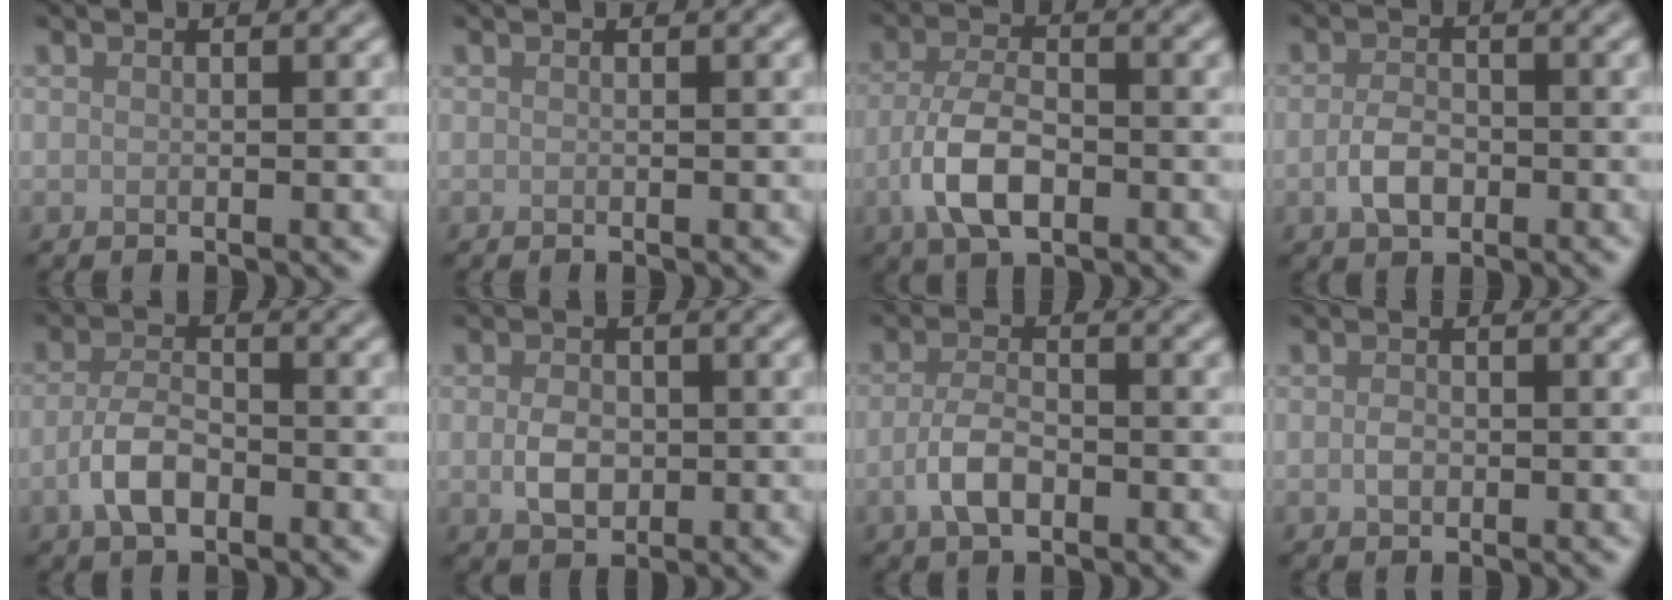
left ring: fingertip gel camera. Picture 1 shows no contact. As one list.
[{"total": 0.0}, {"total": 5.3, "force": [-2.0, 2.6, 4.1], "torque": [-0.084, 0.002, -0.044]}, {"total": 2.9, "force": [-0.8, 1.8, 2.1], "torque": [-0.041, 0.001, -0.019]}, {"total": 3.7, "force": [-1.7, 1.8, 2.7], "torque": [-0.055, 0.003, -0.039]}, {"total": 2.8, "force": [-0.3, 2.0, 1.9], "torque": [-0.038, -0.002, -0.008]}, {"total": 3.2, "force": [-1.3, 1.6, 2.5], "torque": [-0.051, 0.002, -0.031]}, {"total": 1.2, "force": [-0.3, 0.8, 0.9], "torque": [-0.018, 0.000, -0.008]}]